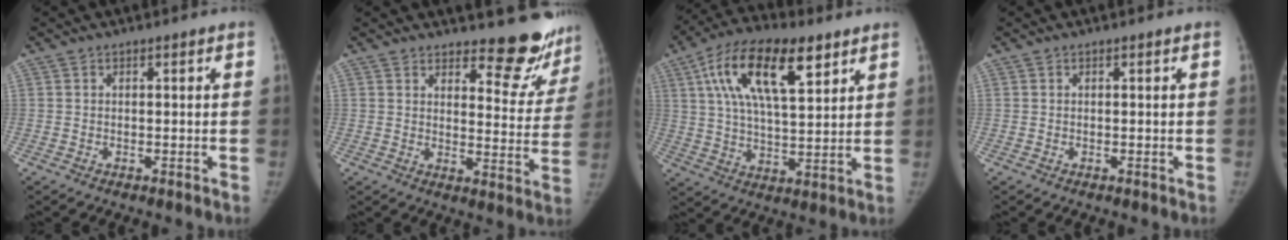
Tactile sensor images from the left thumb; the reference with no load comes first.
{"total": 13.1, "force": [12.0, 4.1, 3.3], "torque": [0.007, -0.117, 0.135]}
{"total": 18.7, "force": [8.5, 7.8, 14.8], "torque": [-0.249, -0.008, 0.146]}
{"total": 0.0}